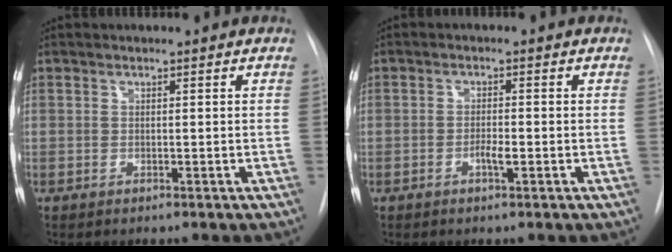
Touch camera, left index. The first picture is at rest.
{"total": 1.8, "force": [-0.8, 0.3, 1.6], "torque": [-0.029, 0.001, -0.015]}